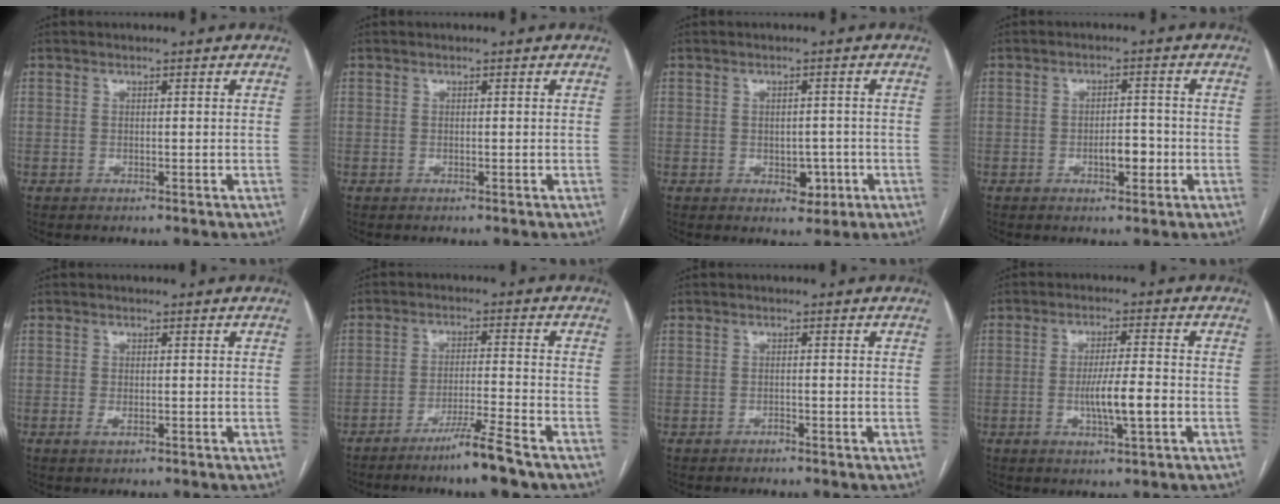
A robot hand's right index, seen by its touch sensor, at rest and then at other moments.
{"total": 0.0}
{"total": 3.5, "force": [-1.1, 2.3, 2.3], "torque": [-0.023, 0.005, -0.005]}
{"total": 3.9, "force": [-1.3, 1.5, 3.3], "torque": [-0.049, 0.004, -0.017]}
{"total": 1.2, "force": [-0.4, 0.5, 0.9], "torque": [-0.016, -0.001, -0.004]}
{"total": 6.9, "force": [-5.0, -0.7, 4.6], "torque": [-0.079, -0.017, -0.094]}
{"total": 0.5, "force": [-0.4, 0.3, 0.1], "torque": [-0.002, 0.000, -0.009]}
{"total": 6.7, "force": [-1.6, 0.4, 6.5], "torque": [-0.120, -0.007, -0.027]}